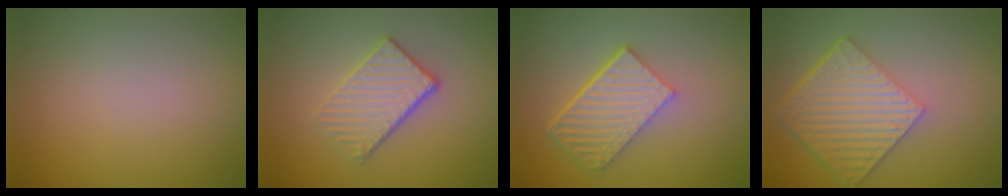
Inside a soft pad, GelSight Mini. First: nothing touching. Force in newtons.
{"total": 3.6, "press": 3.1, "slide": 1.8}
{"total": 5.8, "press": 4.0, "slide": 4.2}
{"total": 6.4, "press": 4.6, "slide": 4.5}